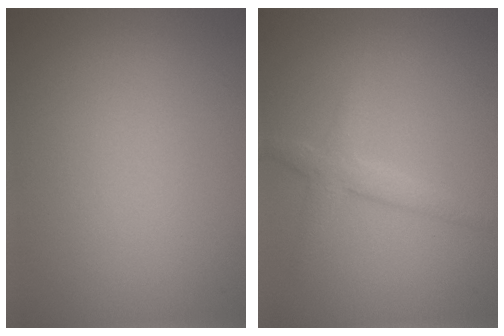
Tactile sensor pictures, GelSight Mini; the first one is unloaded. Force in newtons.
{"total": 2.5, "press": 2.5, "slide": 0.1}